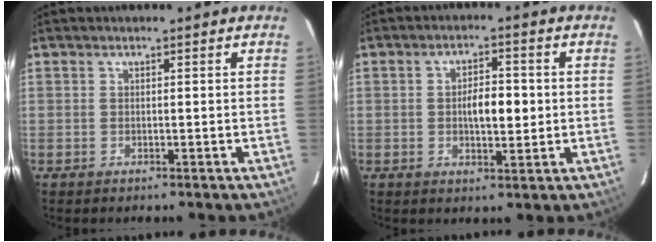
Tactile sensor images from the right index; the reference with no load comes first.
{"total": 5.5, "force": [-0.1, 2.1, 5.1], "torque": [-0.086, 0.006, 0.000]}